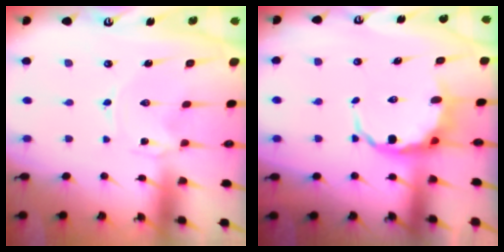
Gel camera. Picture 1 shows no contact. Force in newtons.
{"total": 7.4, "press": 7.2, "slide": 1.8}